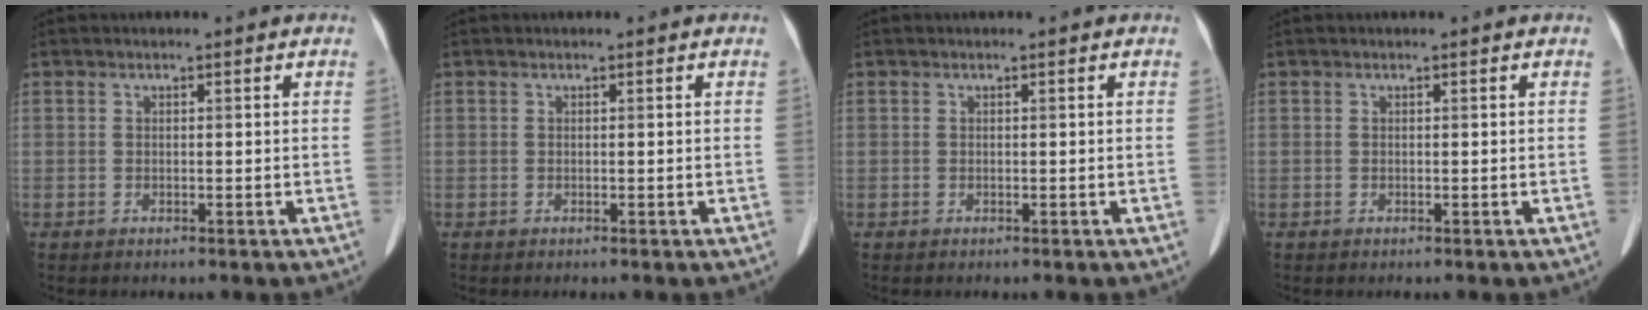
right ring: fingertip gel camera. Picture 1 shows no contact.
{"total": 0.0}
{"total": 0.0}
{"total": 0.0}